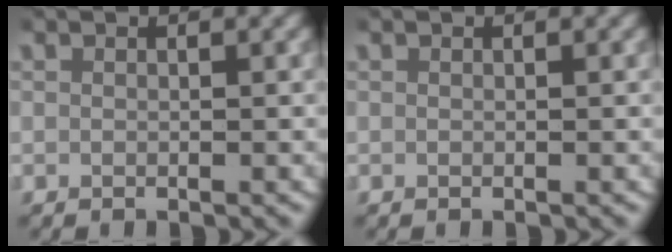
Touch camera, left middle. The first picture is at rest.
{"total": 0.0}